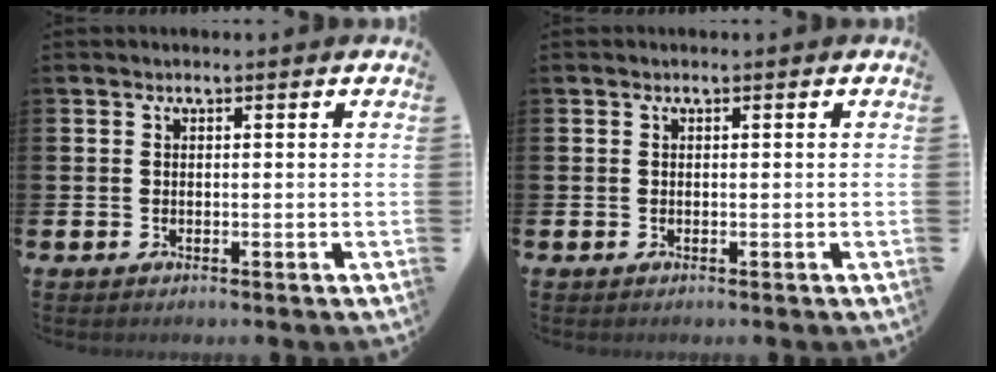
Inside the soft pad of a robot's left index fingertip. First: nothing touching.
{"total": 0.0}